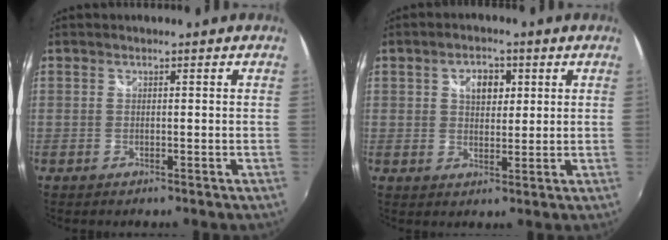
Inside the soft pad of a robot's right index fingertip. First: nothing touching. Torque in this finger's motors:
{"motor_torque": [0.03, 0.01, 0.04, 0.05]}